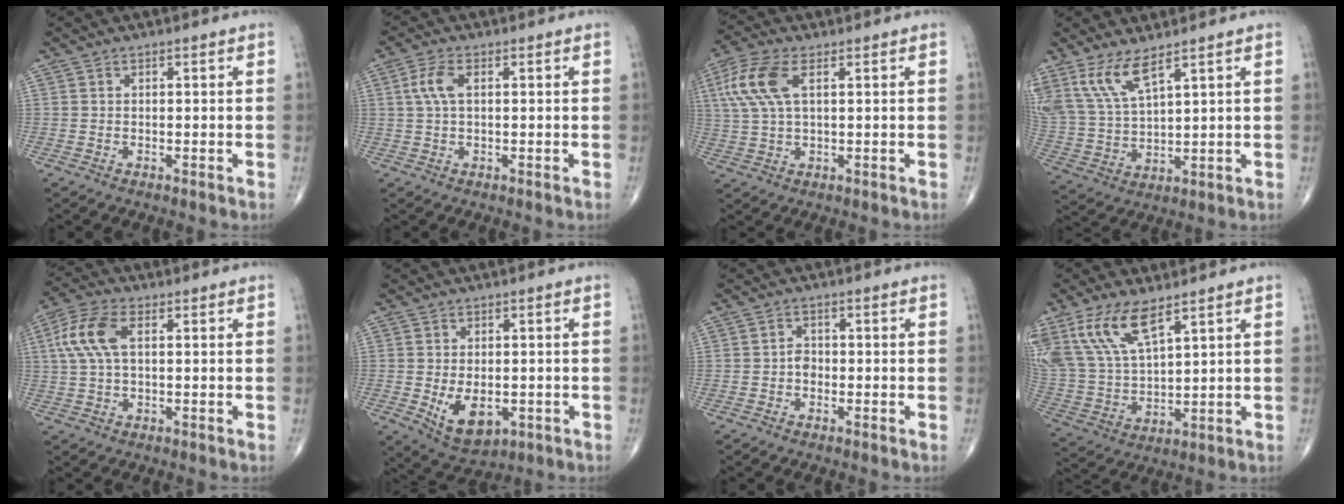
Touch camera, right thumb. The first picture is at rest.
{"total": 4.2, "force": [0.9, 1.9, 3.6], "torque": [-0.091, 0.010, 0.017]}
{"total": 9.5, "force": [3.1, 4.1, 7.9], "torque": [-0.197, 0.012, 0.063]}
{"total": 10.0, "force": [6.6, 3.1, 6.8], "torque": [-0.148, -0.028, 0.152]}
{"total": 8.6, "force": [1.9, 4.3, 7.2], "torque": [-0.172, 0.019, 0.034]}
{"total": 8.2, "force": [-1.8, 5.0, 6.2], "torque": [-0.083, -0.008, -0.015]}
{"total": 1.9, "force": [-0.6, 1.5, 1.1], "torque": [-0.008, 0.006, -0.014]}
{"total": 14.2, "force": [8.4, 5.6, 10.0], "torque": [-0.206, -0.025, 0.180]}